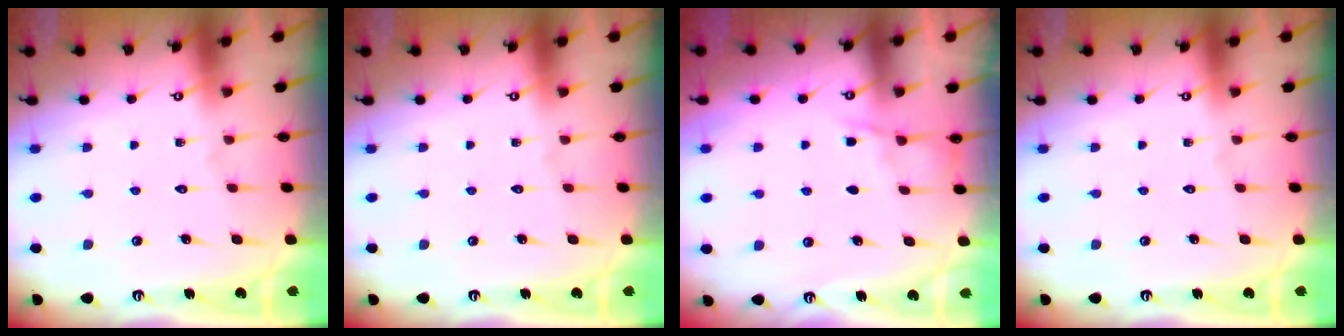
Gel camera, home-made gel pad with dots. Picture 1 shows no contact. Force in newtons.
{"total": 0.0}
{"total": 3.2, "press": 3.2, "slide": 0.5}
{"total": 0.0}